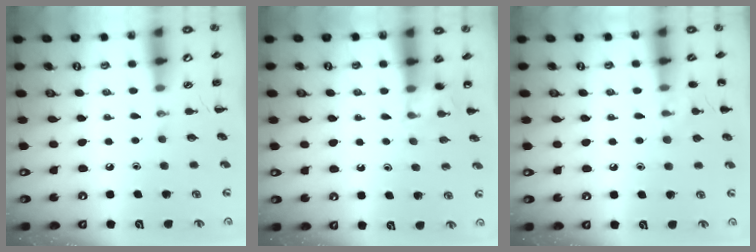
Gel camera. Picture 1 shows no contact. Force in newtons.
{"total": 4.2, "press": 4.0, "slide": 1.4}
{"total": 9.0, "press": 8.7, "slide": 2.4}